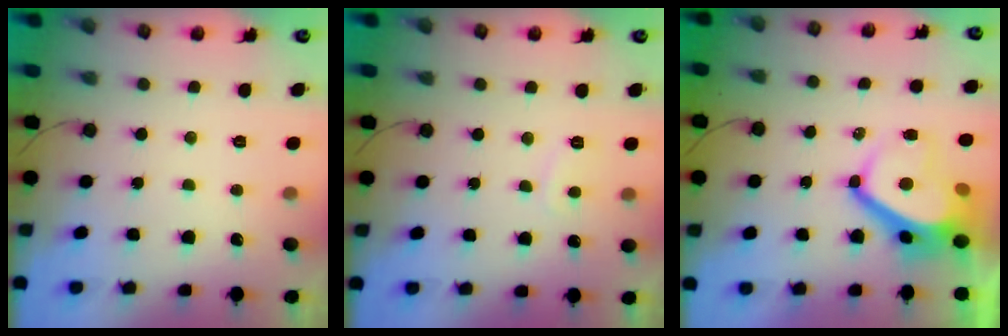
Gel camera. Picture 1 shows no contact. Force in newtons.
{"total": 2.2, "press": 2.1, "slide": 0.8}
{"total": 8.8, "press": 8.7, "slide": 1.4}